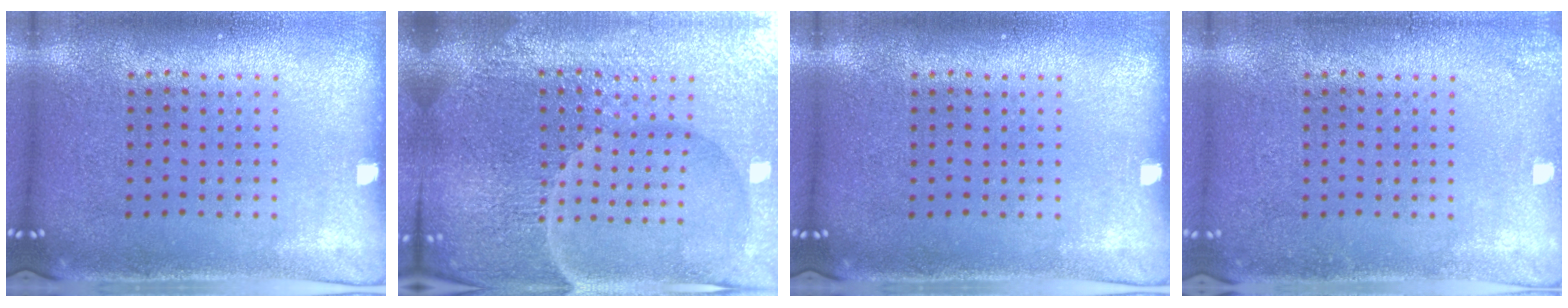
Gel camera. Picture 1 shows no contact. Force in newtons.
{"total": 7.0, "press": 6.2, "slide": 3.4}
{"total": 0.0}
{"total": 1.3, "press": 1.3, "slide": 0.1}